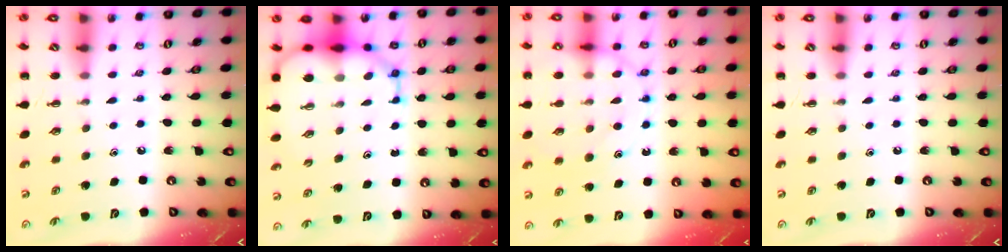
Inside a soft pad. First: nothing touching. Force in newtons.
{"total": 12.9, "press": 12.4, "slide": 3.5}
{"total": 15.1, "press": 15.0, "slide": 1.4}
{"total": 0.0}